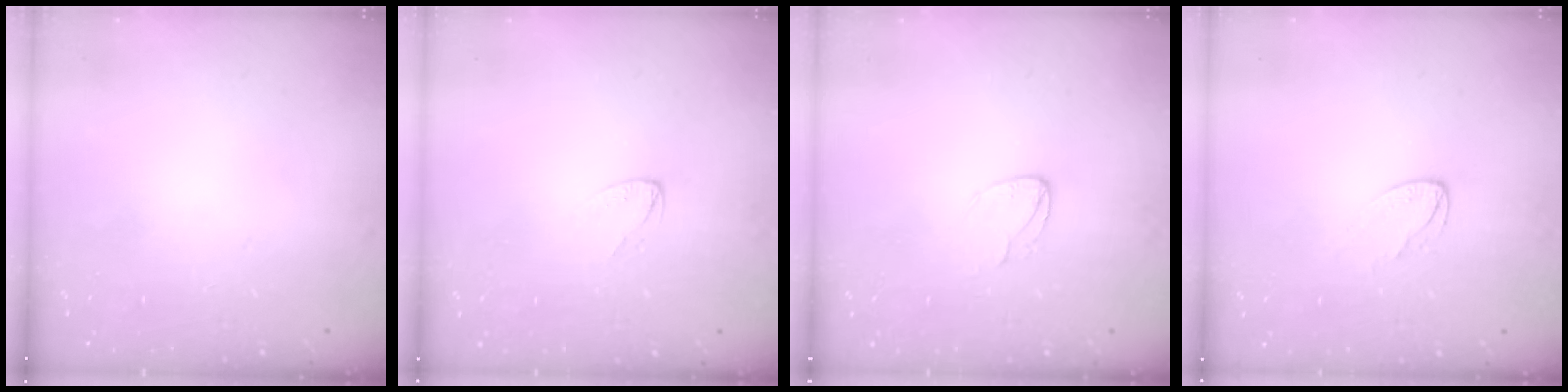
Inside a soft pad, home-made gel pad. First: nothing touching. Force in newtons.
{"total": 2.5, "press": 2.5, "slide": 0.2}
{"total": 4.4, "press": 4.4, "slide": 0.4}
{"total": 4.8, "press": 4.8, "slide": 0.4}